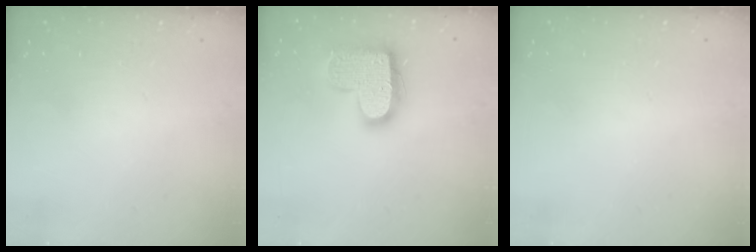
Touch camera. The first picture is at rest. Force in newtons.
{"total": 17.2, "press": 17.2, "slide": 0.9}
{"total": 0.0}